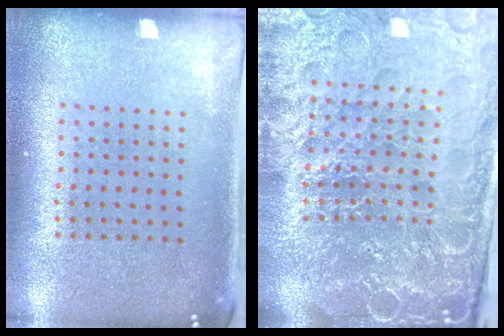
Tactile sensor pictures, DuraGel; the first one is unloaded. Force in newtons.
{"total": 6.2, "press": 5.6, "slide": 2.8}